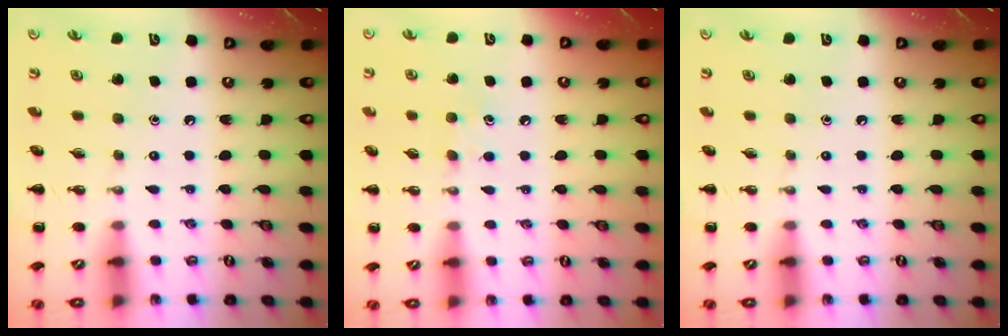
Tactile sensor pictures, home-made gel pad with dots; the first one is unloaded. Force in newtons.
{"total": 5.6, "press": 5.5, "slide": 1.4}
{"total": 0.0}